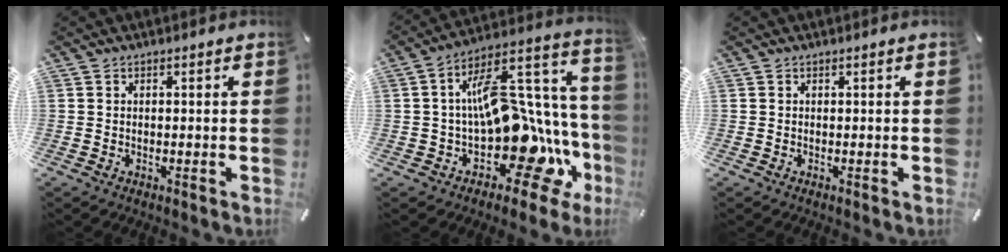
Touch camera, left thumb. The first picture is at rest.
{"total": 22.1, "force": [-1.6, 11.9, 18.5], "torque": [-0.284, -0.027, -0.023]}
{"total": 0.0}